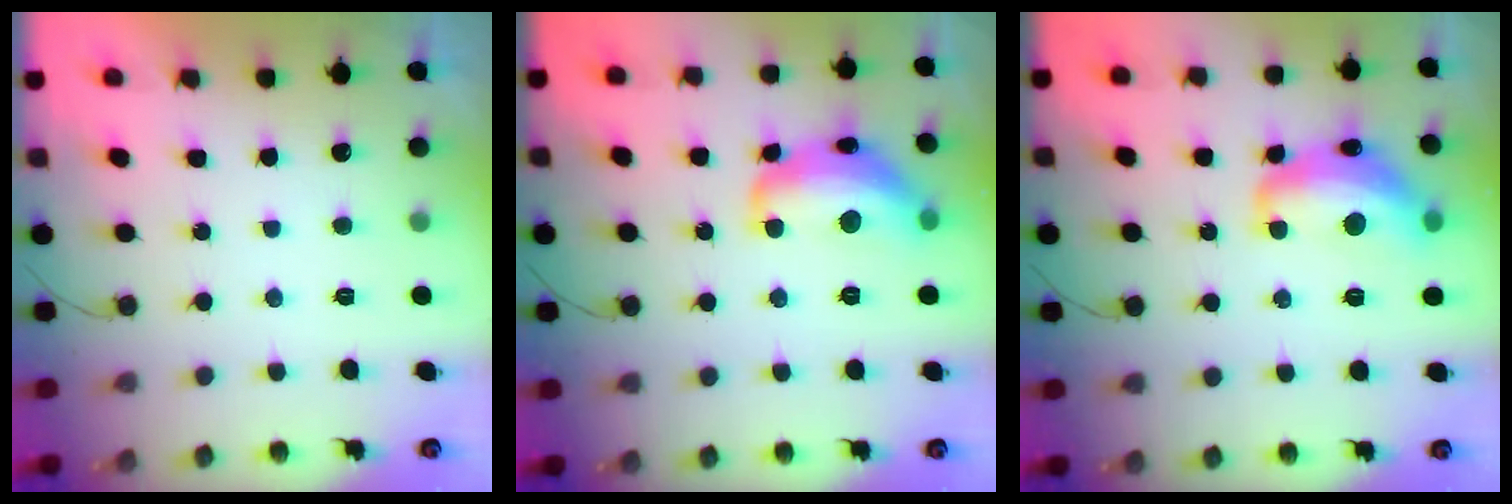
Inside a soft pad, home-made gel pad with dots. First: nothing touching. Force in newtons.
{"total": 14.6, "press": 14.6, "slide": 1.2}
{"total": 14.4, "press": 14.3, "slide": 1.1}